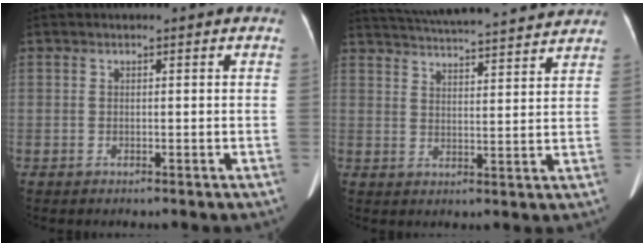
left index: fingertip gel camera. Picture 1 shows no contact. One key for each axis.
{"total": 21.2, "fx": 19.5, "fy": 2.1, "fz": 7.9, "tx": -0.136, "ty": 0.021, "tz": 0.268}